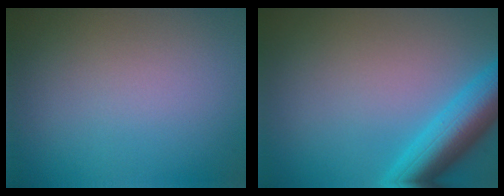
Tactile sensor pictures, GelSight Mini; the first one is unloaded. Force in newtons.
{"total": 6.6, "press": 6.6, "slide": 0.3}